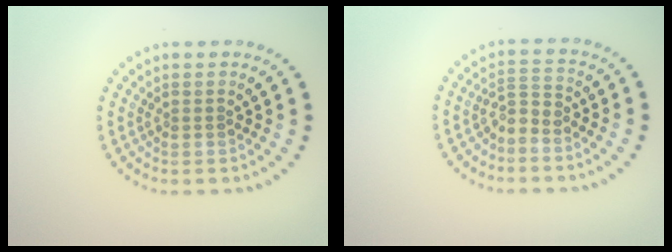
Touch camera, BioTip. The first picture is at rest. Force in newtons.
{"total": 2.1, "press": 1.4, "slide": 1.6}